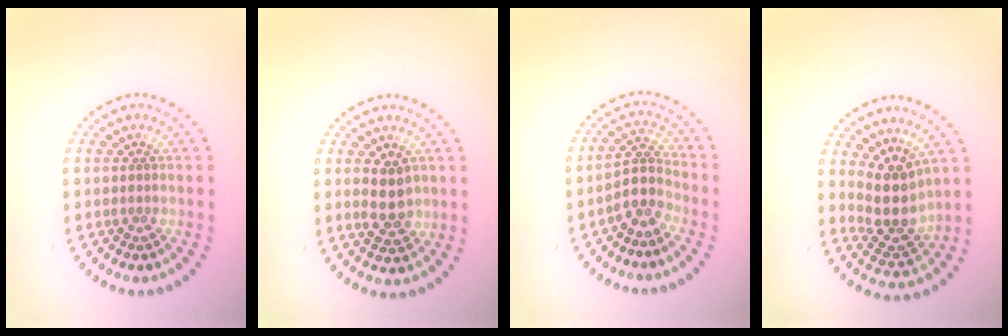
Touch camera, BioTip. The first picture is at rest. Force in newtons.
{"total": 3.0, "press": 3.0, "slide": 0.4}
{"total": 2.9, "press": 2.3, "slide": 1.8}
{"total": 4.2, "press": 3.4, "slide": 2.5}